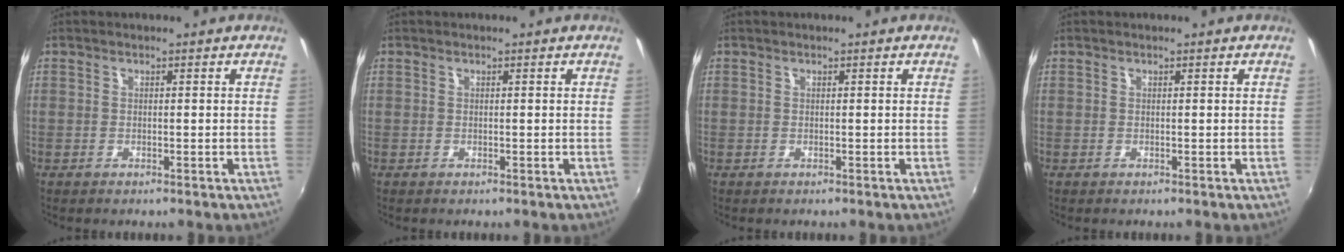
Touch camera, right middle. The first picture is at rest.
{"total": 0.0}
{"total": 0.0}
{"total": 0.0}